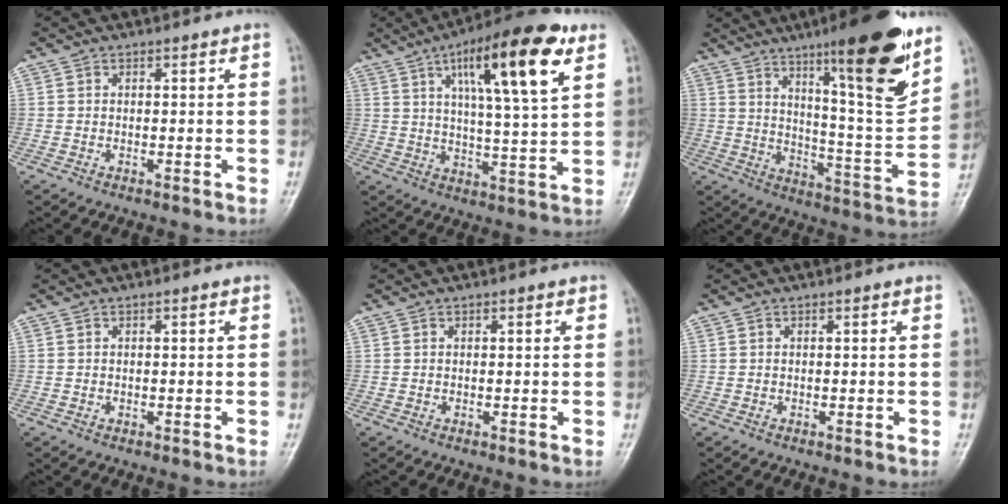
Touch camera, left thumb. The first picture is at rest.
{"total": 18.1, "force": [8.2, 4.2, 15.6], "torque": [-0.231, -0.022, 0.128]}
{"total": 20.2, "force": [12.2, 3.1, 15.8], "torque": [-0.200, -0.071, 0.191]}
{"total": 0.0}
{"total": 0.6, "force": [0.2, 0.3, 0.4], "torque": [-0.002, 0.001, 0.001]}
{"total": 0.0}